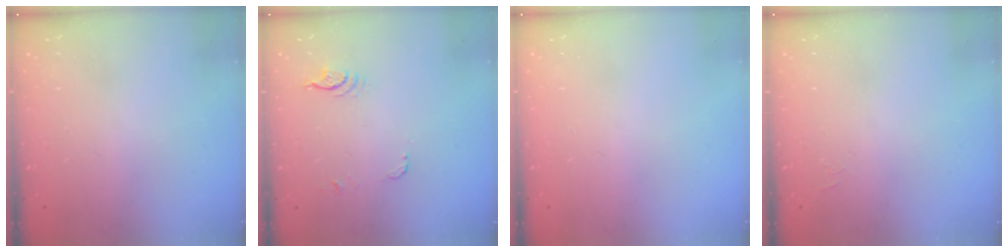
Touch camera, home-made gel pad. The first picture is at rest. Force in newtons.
{"total": 14.3, "press": 5.9, "slide": 13.1}
{"total": 0.0}
{"total": 4.5, "press": 4.4, "slide": 0.9}